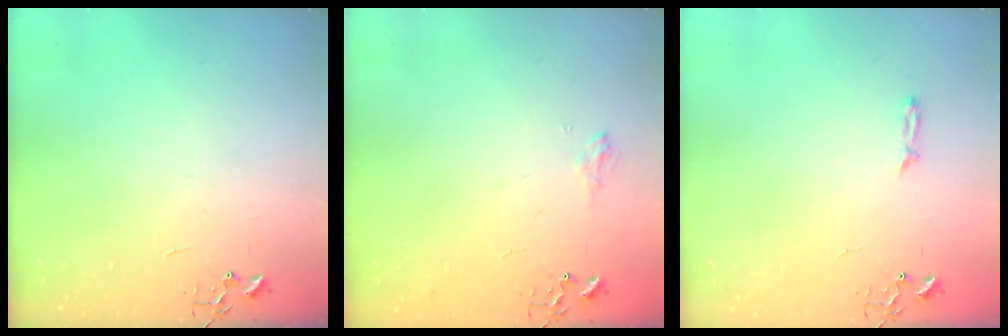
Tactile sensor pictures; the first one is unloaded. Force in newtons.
{"total": 5.8, "press": 5.7, "slide": 0.7}
{"total": 3.4, "press": 3.3, "slide": 0.5}